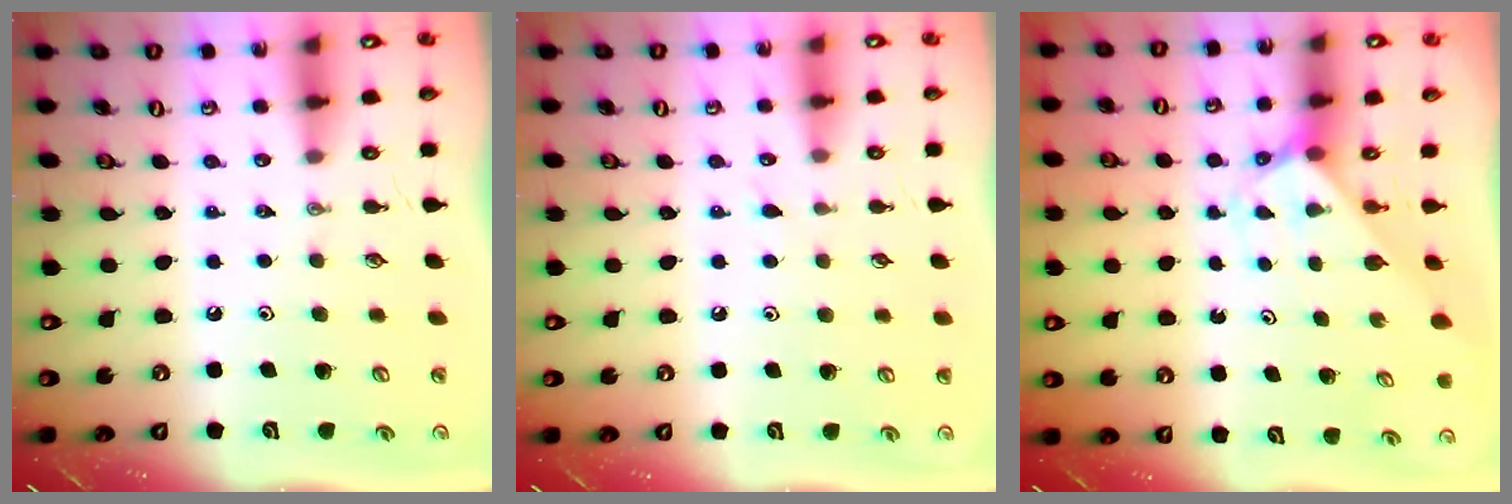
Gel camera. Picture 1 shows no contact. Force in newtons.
{"total": 4.9, "press": 4.8, "slide": 0.5}
{"total": 2.0, "press": 2.0, "slide": 0.1}